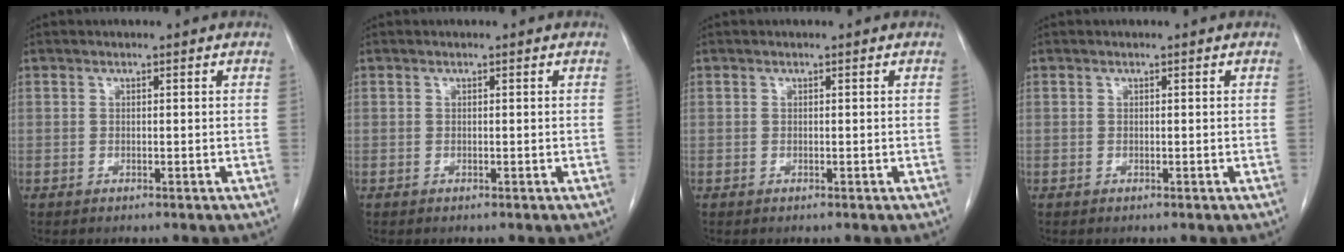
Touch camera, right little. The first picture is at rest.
{"total": 0.0}
{"total": 0.0}
{"total": 0.0}